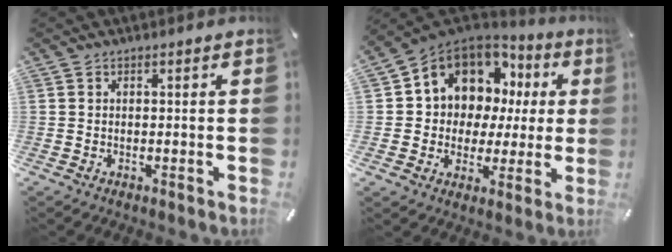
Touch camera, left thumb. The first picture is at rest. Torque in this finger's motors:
{"motor_torque": [2.44, 2.57, 1.47, 0.76, 0.14]}